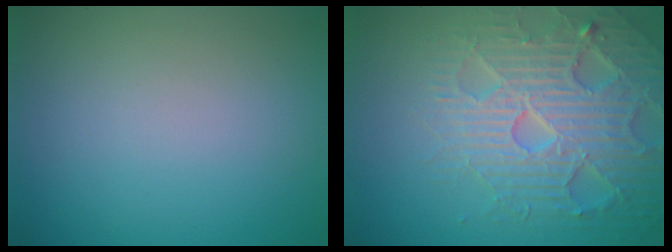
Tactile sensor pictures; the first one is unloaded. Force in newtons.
{"total": 7.0, "press": 6.9, "slide": 1.4}